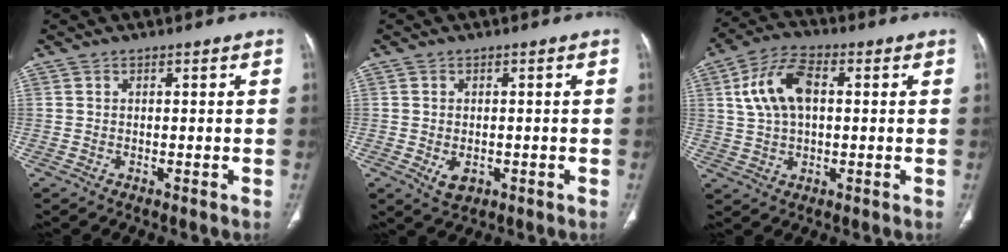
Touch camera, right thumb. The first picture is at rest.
{"total": 3.5, "force": [-0.9, 2.4, 2.3], "torque": [-0.035, 0.000, -0.005]}
{"total": 10.9, "force": [2.2, 6.2, 8.7], "torque": [-0.169, 0.018, 0.038]}